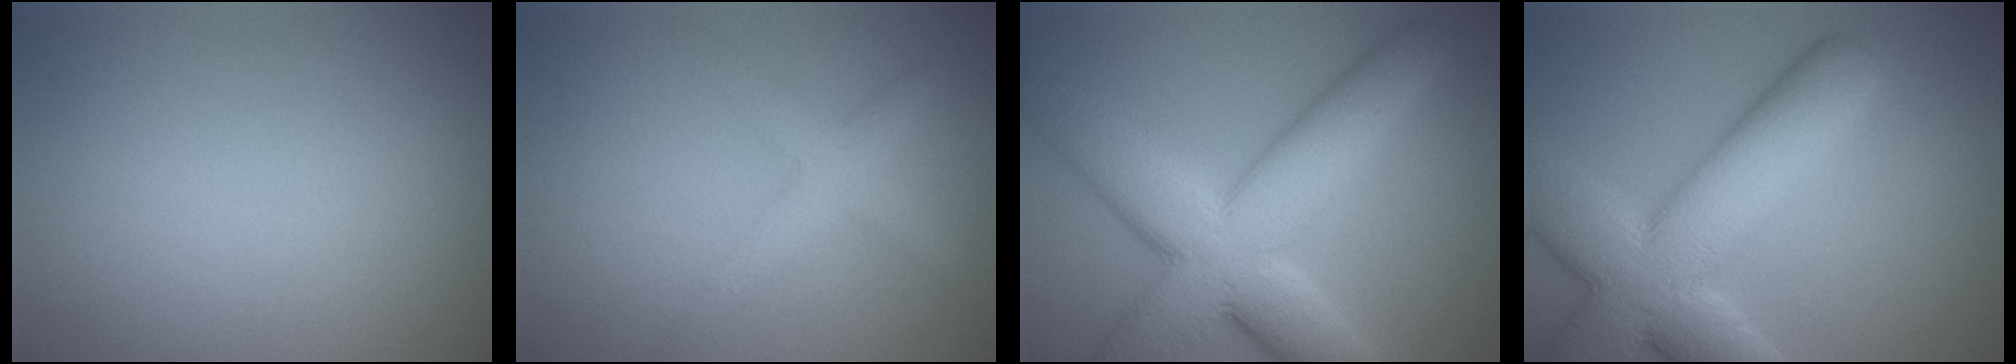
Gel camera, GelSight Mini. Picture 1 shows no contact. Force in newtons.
{"total": 2.9, "press": 2.9, "slide": 0.1}
{"total": 11.2, "press": 11.2, "slide": 0.4}
{"total": 11.1, "press": 11.1, "slide": 1.0}